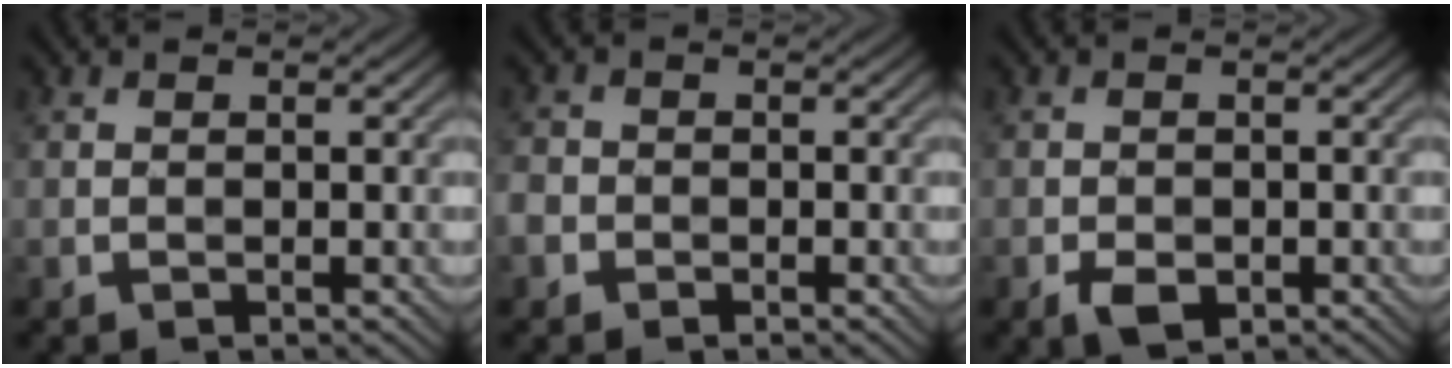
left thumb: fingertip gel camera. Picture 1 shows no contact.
{"total": 2.1, "force": [-1.1, 1.7, 0.3], "torque": [-0.011, -0.005, -0.027]}
{"total": 2.4, "force": [-1.3, 1.5, 1.4], "torque": [-0.029, -0.007, -0.022]}